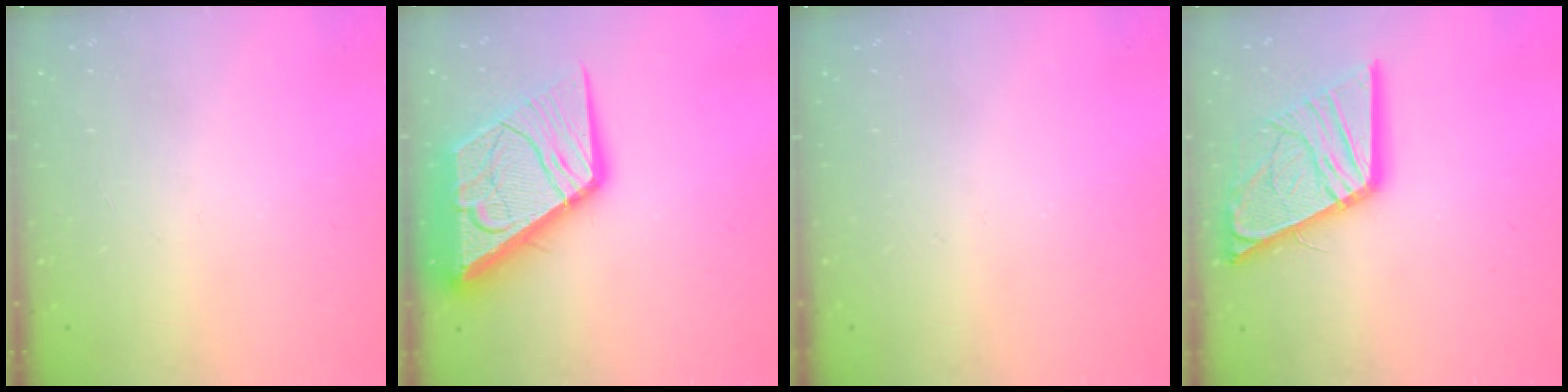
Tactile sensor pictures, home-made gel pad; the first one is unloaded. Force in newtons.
{"total": 21.3, "press": 21.2, "slide": 2.3}
{"total": 0.0}
{"total": 22.3, "press": 22.1, "slide": 2.5}